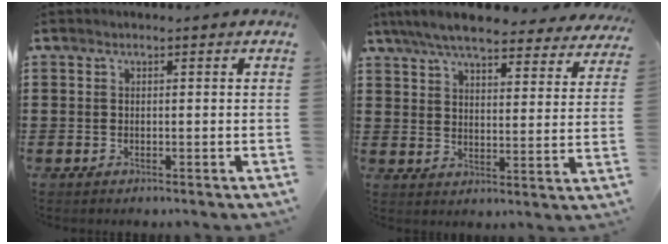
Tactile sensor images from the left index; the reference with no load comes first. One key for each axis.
{"total": 7.5, "fx": 6.8, "fy": 0.8, "fz": 3.0, "tx": -0.085, "ty": -0.031, "tz": 0.121}